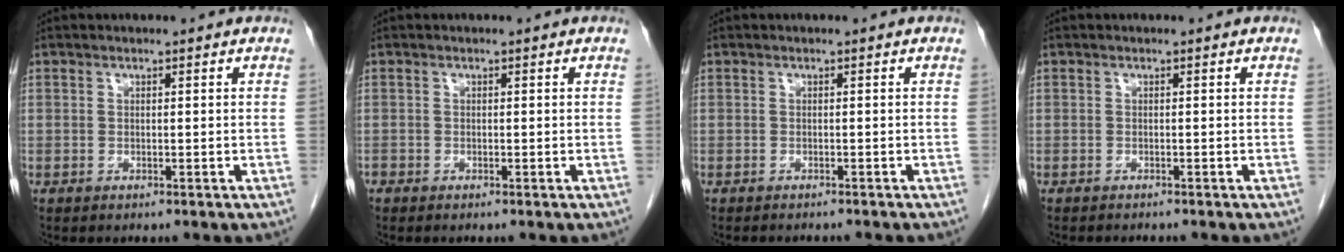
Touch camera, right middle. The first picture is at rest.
{"total": 0.6, "force": [-0.5, 0.2, 0.1], "torque": [-0.003, 0.001, -0.012]}
{"total": 3.9, "force": [-3.6, 0.7, 1.3], "torque": [-0.015, -0.005, -0.042]}
{"total": 1.4, "force": [-1.4, 0.0, 0.3], "torque": [-0.007, -0.003, -0.017]}